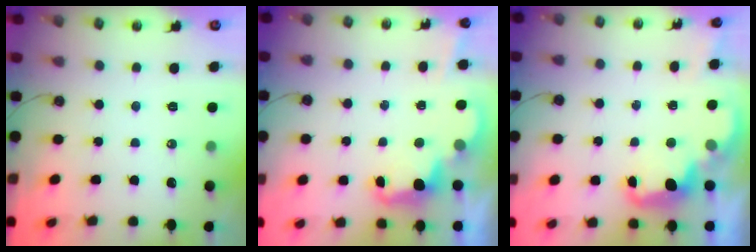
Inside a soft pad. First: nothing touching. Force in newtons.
{"total": 2.4, "press": 2.4, "slide": 0.6}
{"total": 2.8, "press": 2.7, "slide": 0.7}